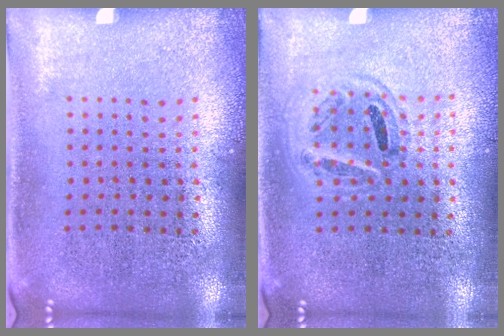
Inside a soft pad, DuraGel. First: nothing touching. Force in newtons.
{"total": 0.9, "press": 0.9, "slide": 0.2}